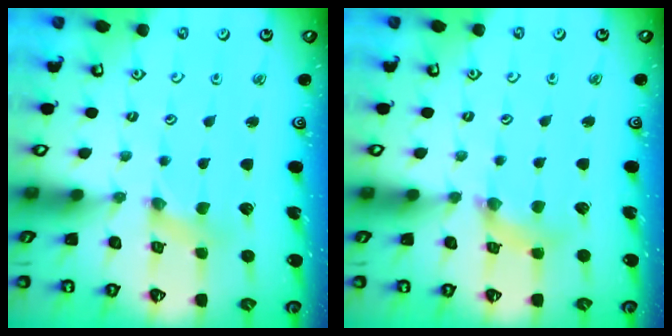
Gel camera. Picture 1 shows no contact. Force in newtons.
{"total": 4.0, "press": 4.0, "slide": 0.4}